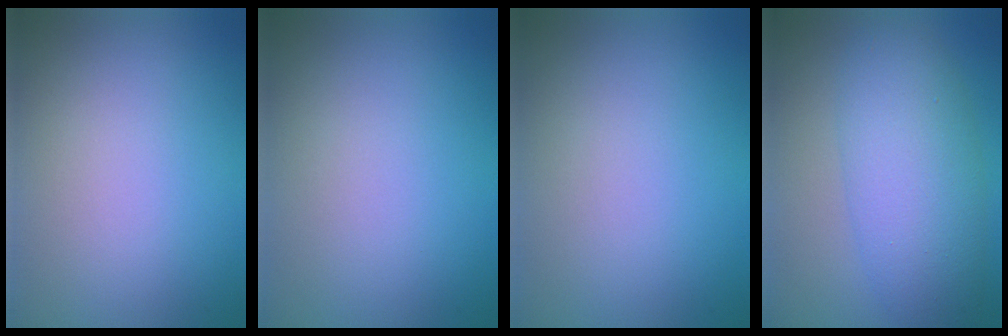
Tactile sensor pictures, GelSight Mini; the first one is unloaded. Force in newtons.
{"total": 0.0}
{"total": 0.0}
{"total": 6.6, "press": 6.6, "slide": 0.2}